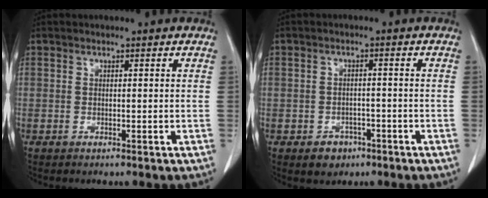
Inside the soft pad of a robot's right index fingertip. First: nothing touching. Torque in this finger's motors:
{"motor_torque": [-0.02, -0.09, -0.15, -0.11]}